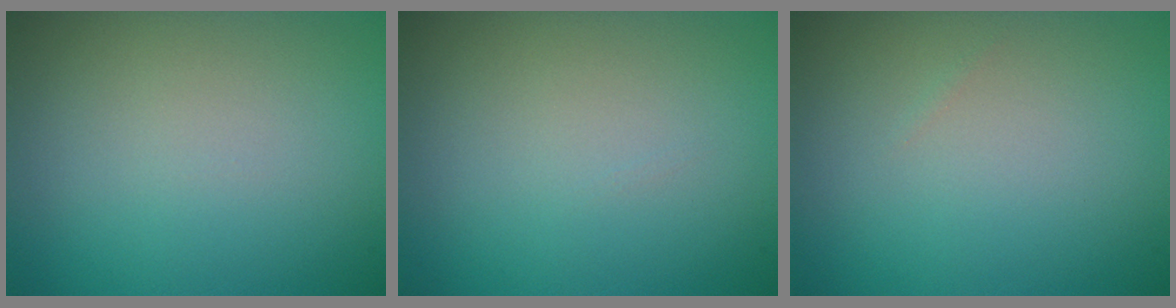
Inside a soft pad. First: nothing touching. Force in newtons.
{"total": 0.0}
{"total": 0.0}